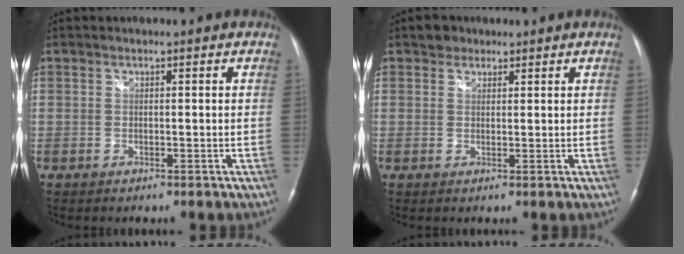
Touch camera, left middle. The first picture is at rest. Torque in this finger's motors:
{"motor_torque": [0.09, -0.07, -0.02, 0.01]}